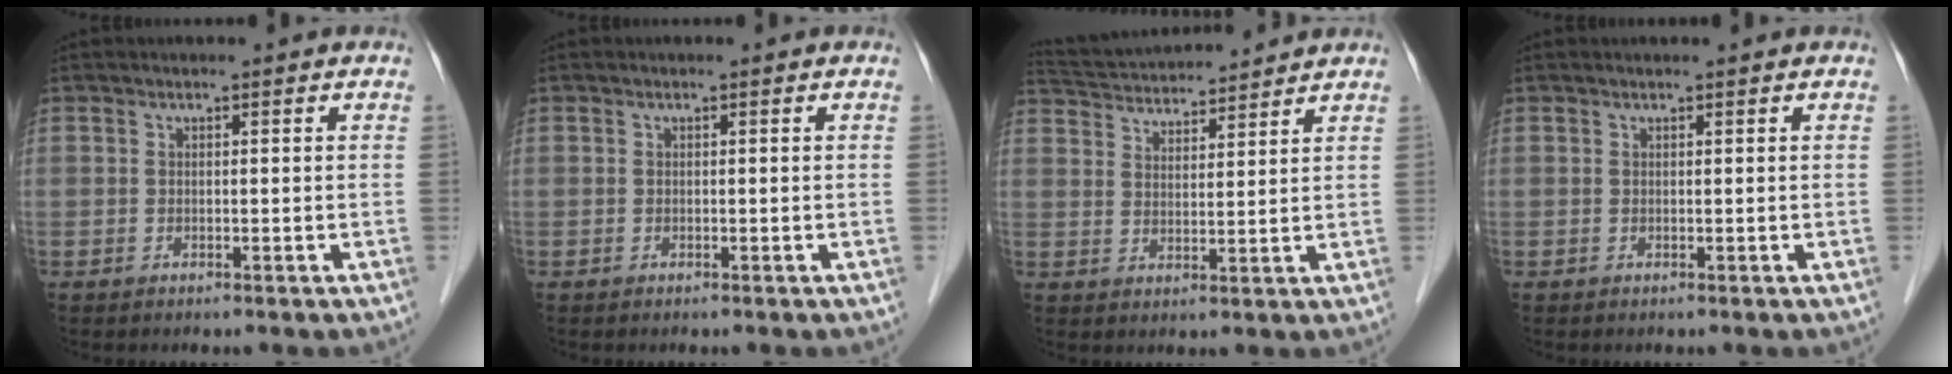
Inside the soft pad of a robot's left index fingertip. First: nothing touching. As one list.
[{"total": 0.0}, {"total": 12.5, "force": [11.9, 1.2, 3.6], "torque": [-0.078, 0.031, 0.196]}, {"total": 1.1, "force": [1.0, 0.0, 0.4], "torque": [-0.006, 0.013, 0.016]}]